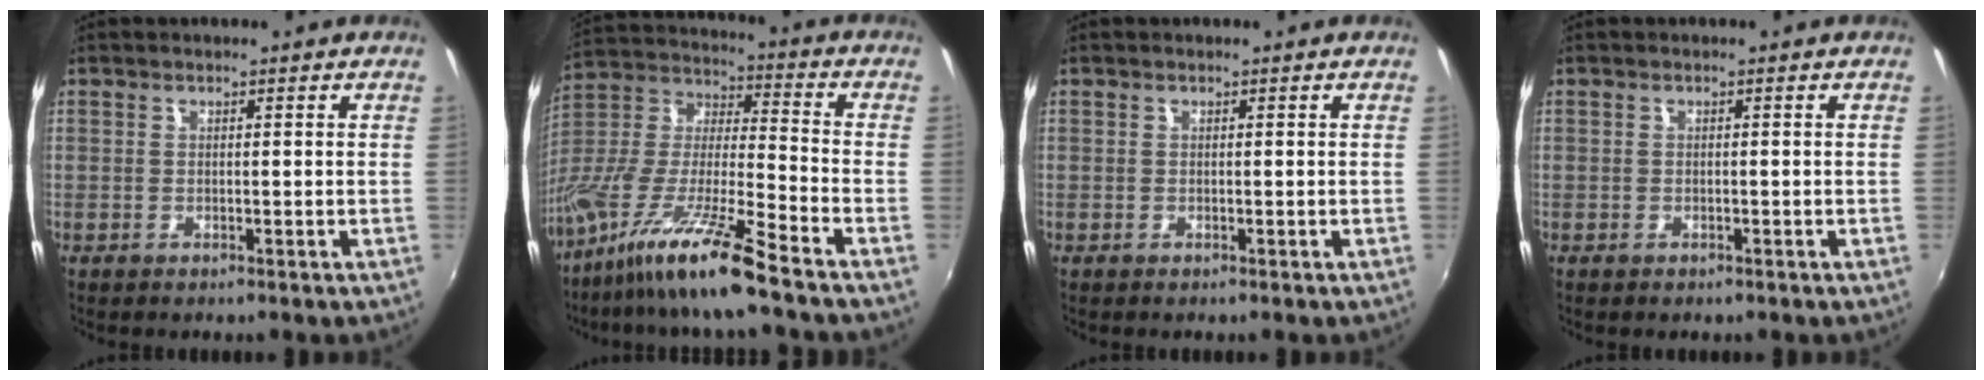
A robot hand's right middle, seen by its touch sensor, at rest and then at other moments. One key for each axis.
{"total": 17.9, "fx": -12.8, "fy": 0.1, "fz": 12.5, "tx": -0.244, "ty": -0.031, "tz": -0.249}
{"total": 0.0}
{"total": 0.6, "fx": -0.5, "fy": 0.4, "fz": 0.1, "tx": -0.004, "ty": -0.003, "tz": -0.008}